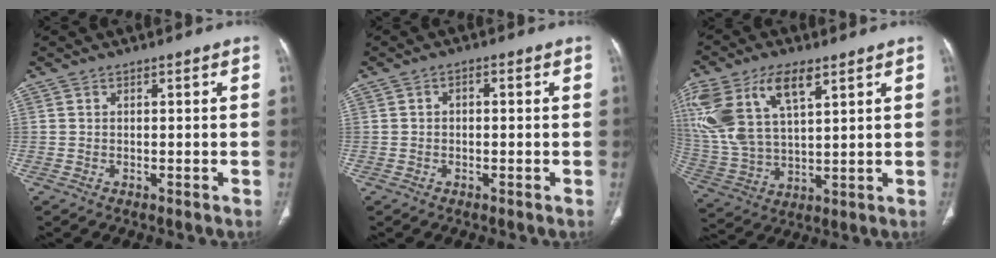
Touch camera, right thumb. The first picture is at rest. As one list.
[{"total": 1.5, "force": [0.0, 1.0, 1.0], "torque": [-0.011, 0.008, -0.004]}, {"total": 19.8, "force": [9.0, 10.0, 14.6], "torque": [-0.327, -0.007, 0.179]}]